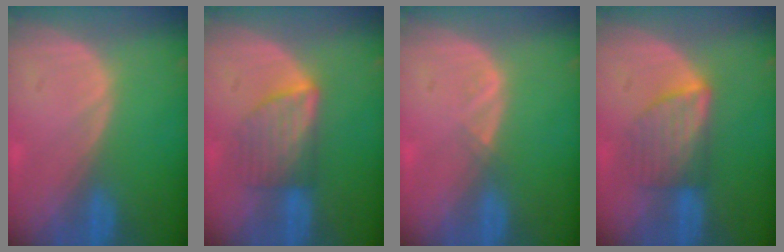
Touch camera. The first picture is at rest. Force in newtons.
{"total": 5.9, "press": 5.7, "slide": 1.5}
{"total": 1.0, "press": 0.9, "slide": 0.5}
{"total": 5.9, "press": 5.7, "slide": 1.5}